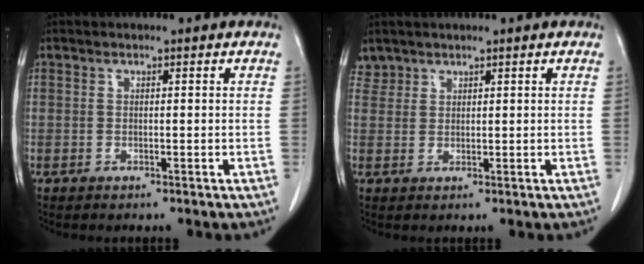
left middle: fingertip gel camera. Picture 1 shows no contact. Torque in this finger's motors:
{"motor_torque": [-0.10, 0.00, 0.00, -0.03]}